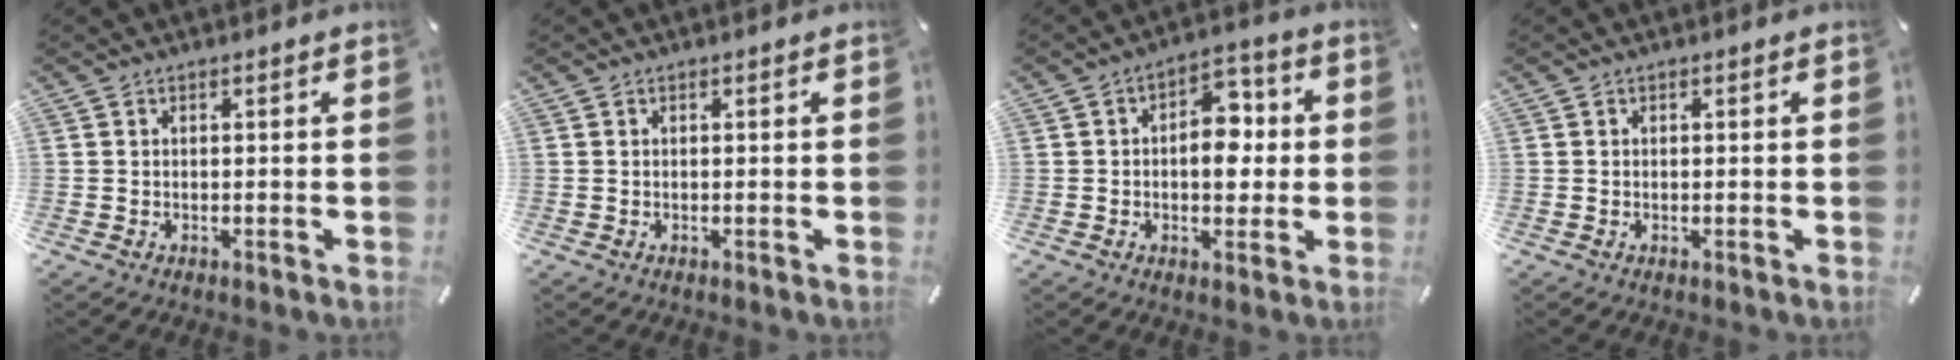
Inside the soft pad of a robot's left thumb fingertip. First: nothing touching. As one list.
[{"total": 0.0}, {"total": 9.5, "force": [0.0, 6.3, 7.1], "torque": [-0.085, 0.003, -0.006]}, {"total": 0.0}]